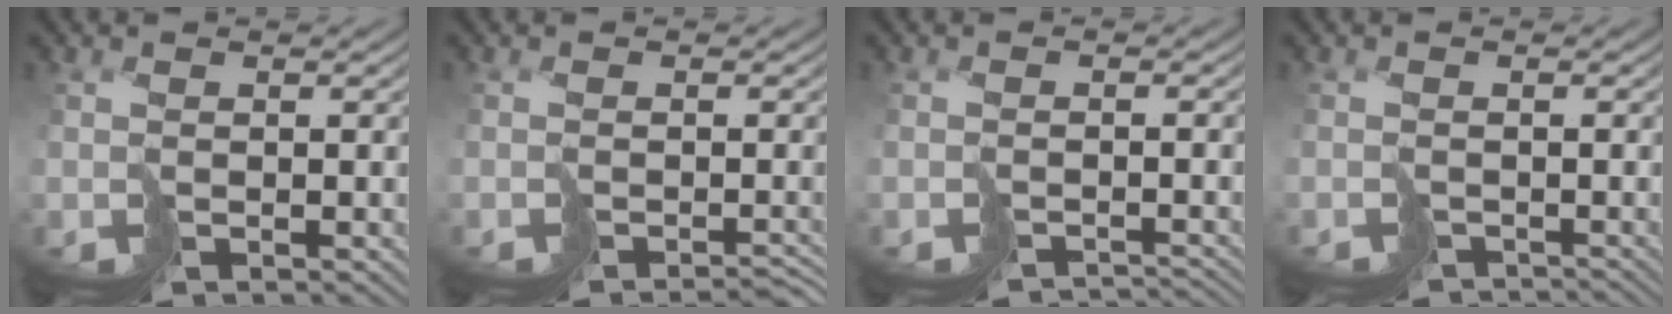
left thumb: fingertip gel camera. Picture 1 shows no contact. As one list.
[{"total": 2.8, "force": [-2.7, 0.2, 1.0], "torque": [-0.011, -0.004, -0.039]}, {"total": 2.7, "force": [-2.7, 0.0, 0.4], "torque": [-0.004, -0.008, -0.041]}, {"total": 2.5, "force": [-2.5, 0.0, 0.1], "torque": [0.002, -0.010, -0.045]}]